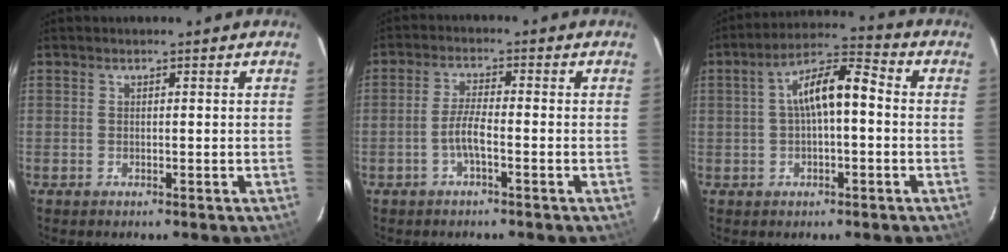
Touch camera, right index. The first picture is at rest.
{"total": 3.8, "force": [-1.7, 0.5, 3.3], "torque": [-0.074, 0.003, -0.034]}
{"total": 9.1, "force": [0.1, 3.1, 8.5], "torque": [-0.152, 0.030, 0.001]}